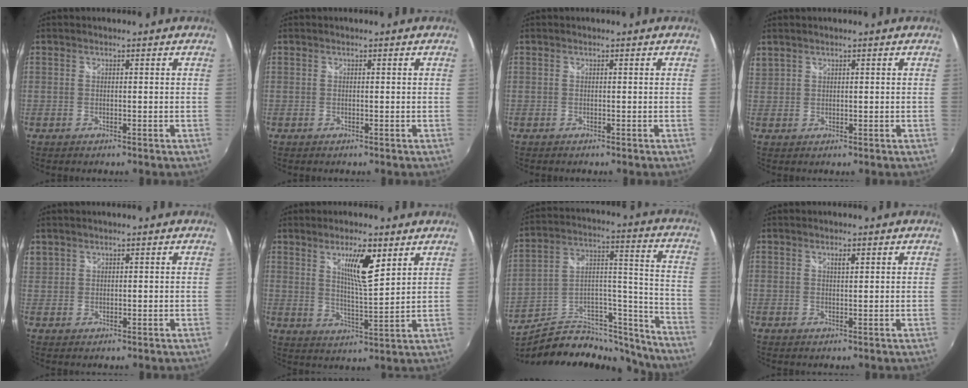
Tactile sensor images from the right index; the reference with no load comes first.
{"total": 0.0}
{"total": 0.7, "force": [0.5, -0.1, -0.4], "torque": [0.007, 0.000, 0.005]}
{"total": 2.8, "force": [2.2, 1.6, 0.8], "torque": [-0.008, 0.006, 0.046]}
{"total": 3.5, "force": [2.3, 2.5, 0.7], "torque": [-0.004, 0.010, 0.049]}
{"total": 8.1, "force": [4.5, 1.4, 6.6], "torque": [-0.111, -0.004, 0.078]}
{"total": 21.4, "force": [-18.5, 7.6, 7.8], "torque": [-0.102, 0.053, -0.277]}
{"total": 1.2, "force": [0.7, 0.4, 0.9], "torque": [-0.014, 0.003, 0.011]}